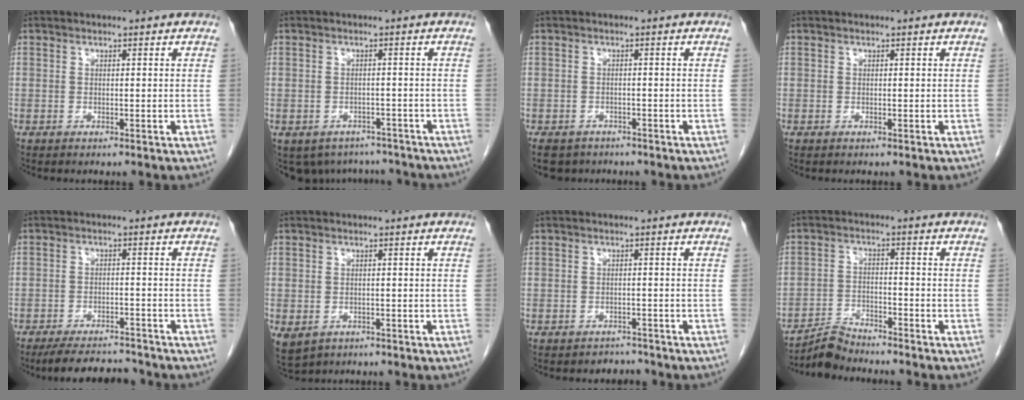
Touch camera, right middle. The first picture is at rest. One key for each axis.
{"total": 7.7, "fx": -6.4, "fy": 4.1, "fz": 0.9, "tx": -0.006, "ty": 0.009, "tz": -0.077}
{"total": 5.6, "fx": -4.3, "fy": 3.4, "fz": 1.1, "tx": -0.020, "ty": -0.002, "tz": -0.064}
{"total": 0.0}
{"total": 7.8, "fx": -7.3, "fy": 1.6, "fz": 2.2, "tx": -0.030, "ty": -0.002, "tz": -0.112}
{"total": 6.1, "fx": -2.8, "fy": 4.8, "fz": 2.4, "tx": -0.060, "ty": -0.007, "tz": -0.035}
{"total": 1.9, "fx": -1.7, "fy": 0.8, "fz": -0.7, "tx": 0.010, "ty": 0.000, "tz": -0.026}
{"total": 4.1, "fx": -4.0, "fy": -0.1, "fz": -0.4, "tx": 0.005, "ty": -0.011, "tz": -0.074}